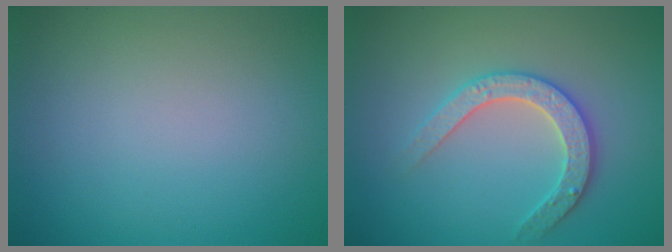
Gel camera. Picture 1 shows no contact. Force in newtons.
{"total": 3.0, "press": 2.9, "slide": 0.5}